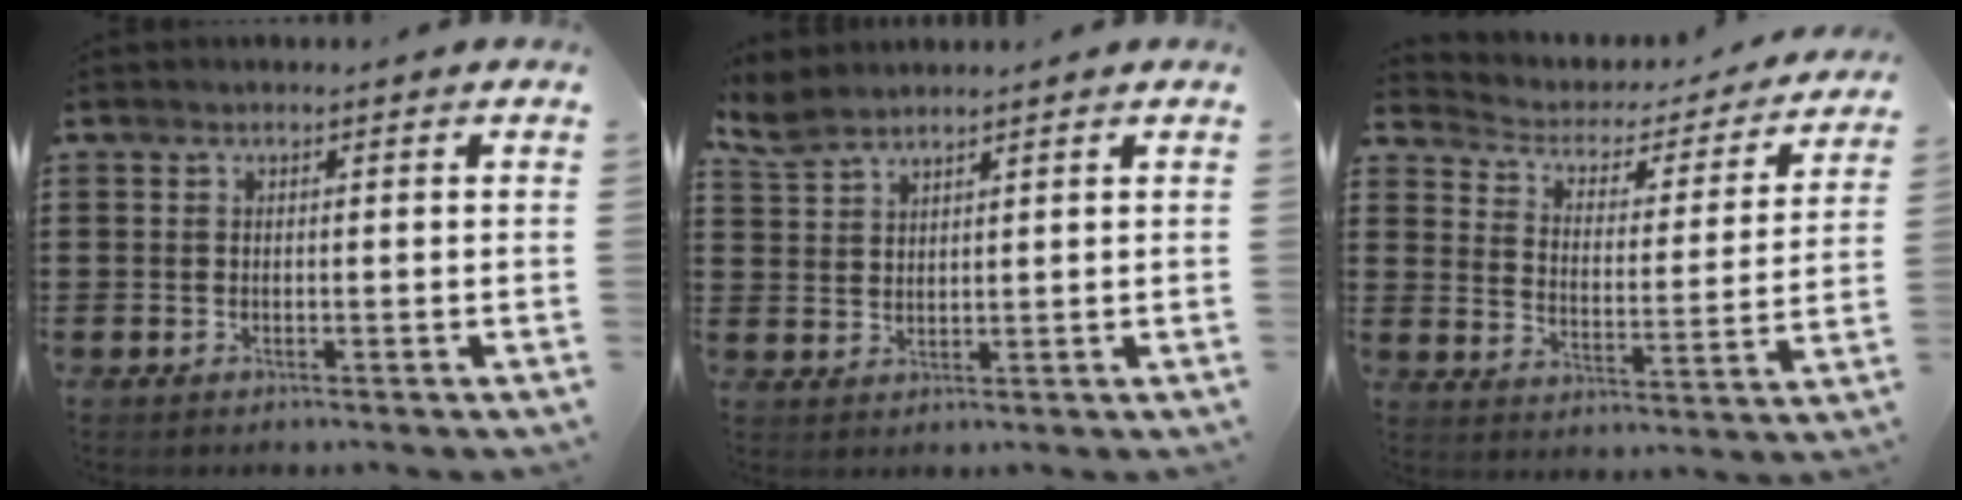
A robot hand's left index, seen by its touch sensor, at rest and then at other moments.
{"total": 3.8, "force": [3.4, 0.9, 1.3], "torque": [-0.036, -0.003, 0.064]}
{"total": 2.5, "force": [1.8, 1.6, 0.7], "torque": [-0.032, -0.016, 0.019]}